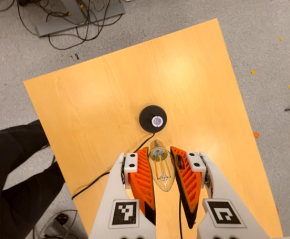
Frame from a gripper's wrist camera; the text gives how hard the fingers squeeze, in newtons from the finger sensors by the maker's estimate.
{"total": 19.7, "left": 21.4, "right": 18.1}